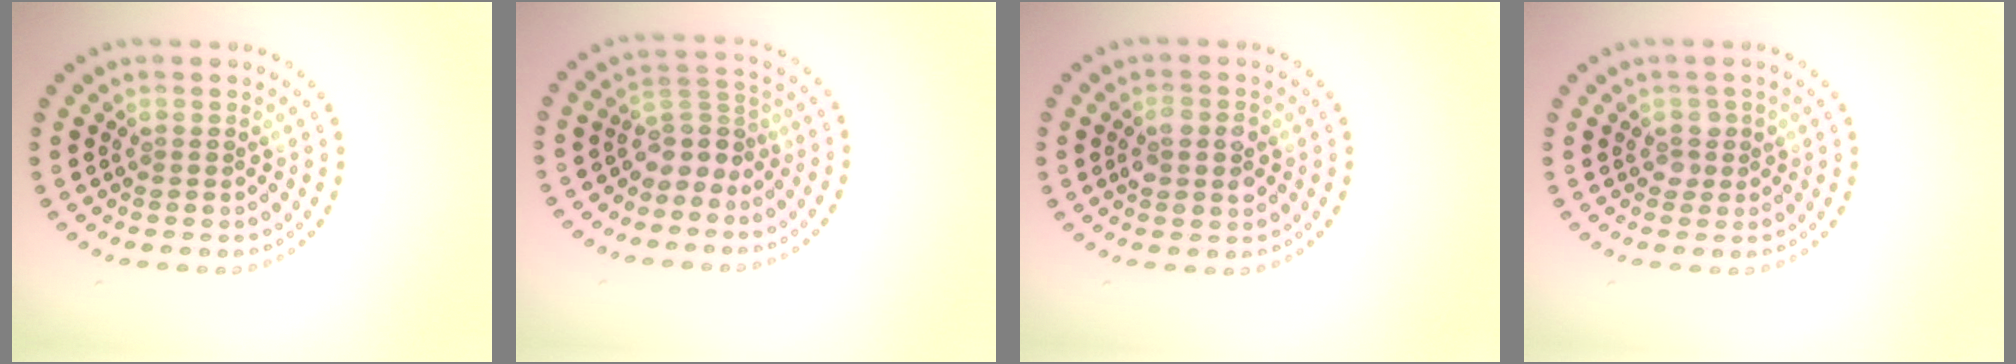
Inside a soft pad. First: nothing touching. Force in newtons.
{"total": 3.0, "press": 2.0, "slide": 2.2}
{"total": 3.0, "press": 2.9, "slide": 0.2}
{"total": 1.2, "press": 1.1, "slide": 0.5}